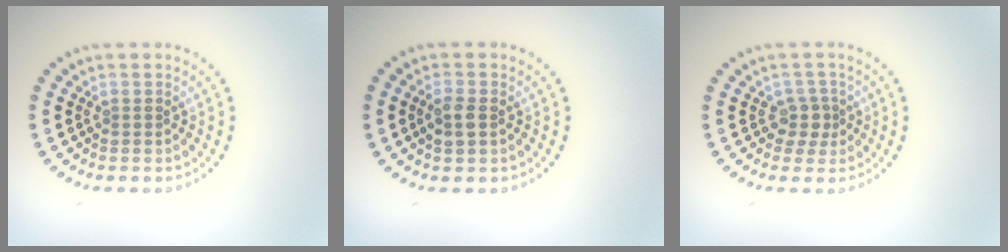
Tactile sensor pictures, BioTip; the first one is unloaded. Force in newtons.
{"total": 1.8, "press": 1.8, "slide": 0.2}
{"total": 1.8, "press": 1.5, "slide": 1.1}